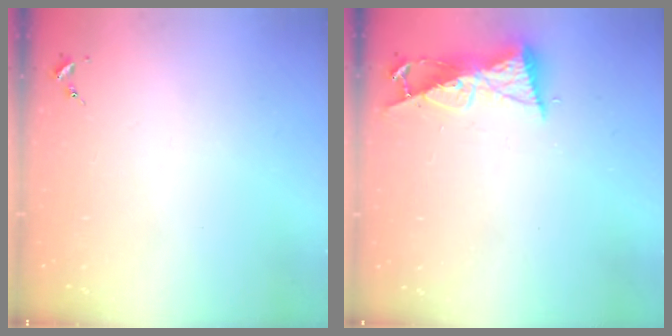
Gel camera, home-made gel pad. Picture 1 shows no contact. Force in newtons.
{"total": 8.7, "press": 8.7, "slide": 0.7}